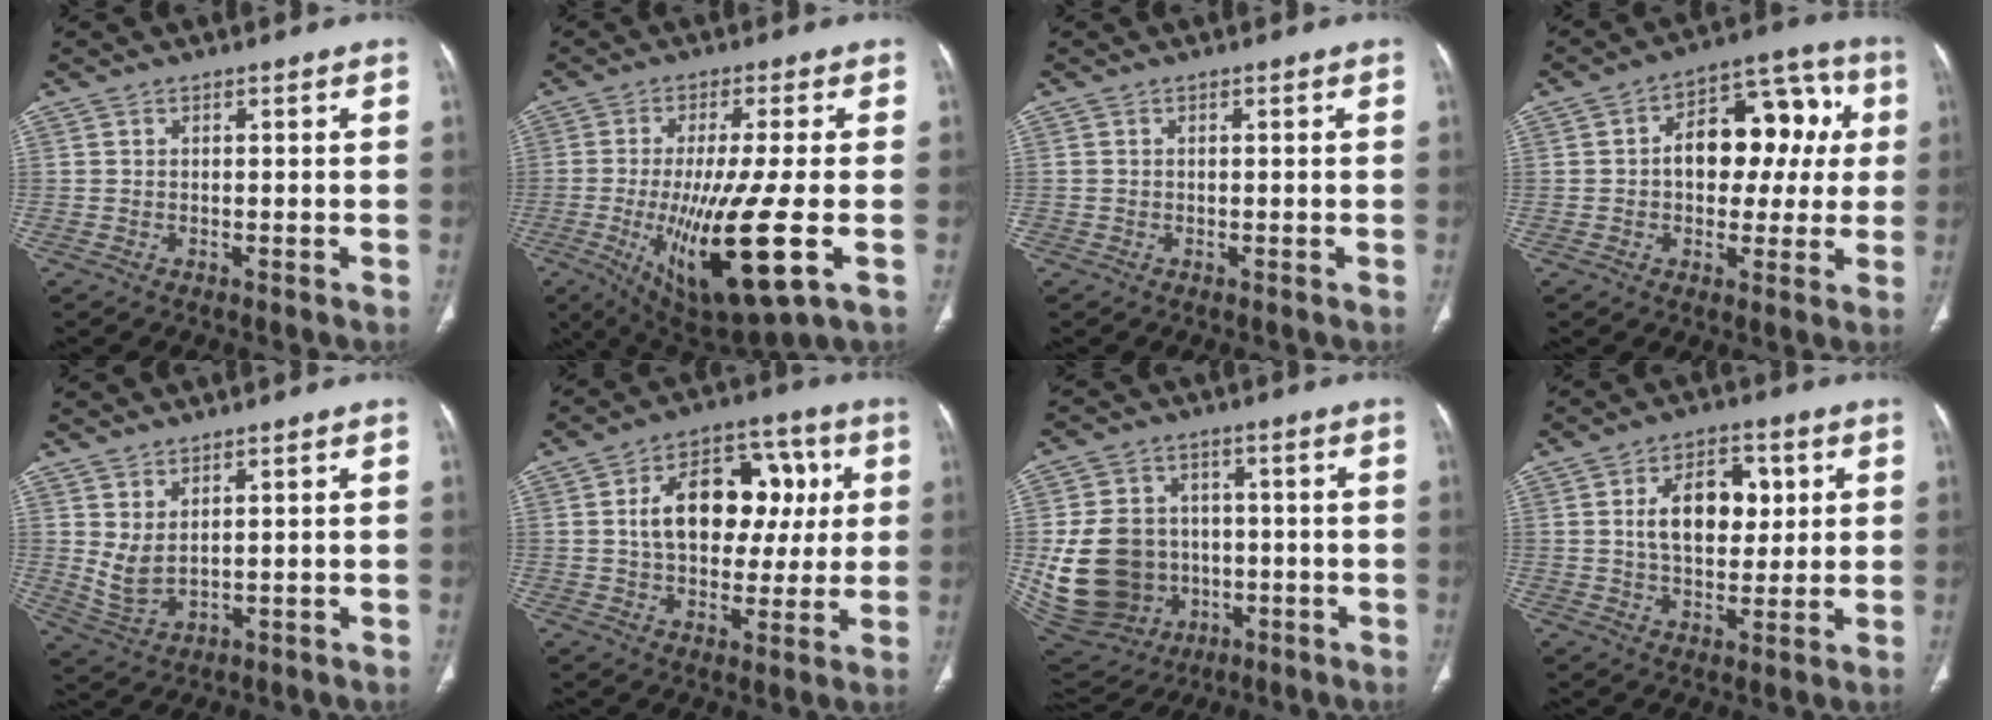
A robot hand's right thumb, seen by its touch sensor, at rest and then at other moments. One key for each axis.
{"total": 18.3, "fx": -4.2, "fy": 3.7, "fz": 17.4, "tx": -0.326, "ty": -0.026, "tz": -0.054}
{"total": 0.0}
{"total": 15.6, "fx": 1.7, "fy": 10.0, "fz": 11.8, "tx": -0.108, "ty": 0.042, "tz": 0.020}
{"total": 5.1, "fx": 1.9, "fy": 2.5, "fz": 4.0, "tx": -0.079, "ty": -0.017, "tz": 0.054}
{"total": 17.3, "fx": 2.9, "fy": 11.6, "fz": 12.5, "tx": -0.145, "ty": 0.023, "tz": 0.043}
{"total": 20.2, "fx": -2.2, "fy": 17.2, "fz": 10.4, "tx": -0.198, "ty": 0.019, "tz": -0.008}
{"total": 11.6, "fx": 2.5, "fy": 7.1, "fz": 8.8, "tx": -0.105, "ty": -0.002, "tz": 0.041}